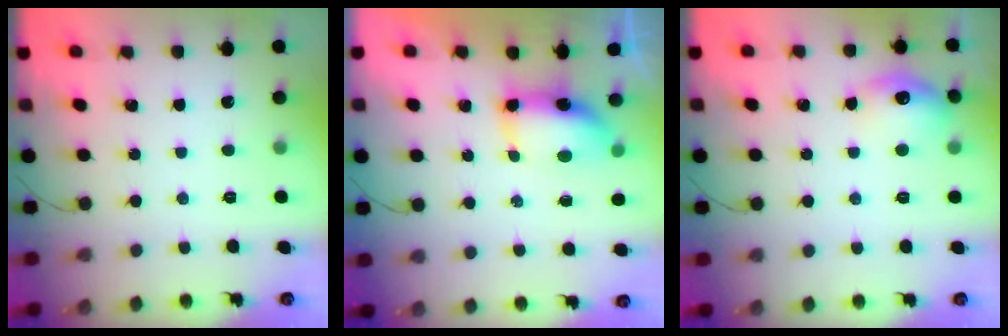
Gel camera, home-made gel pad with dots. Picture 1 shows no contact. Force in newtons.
{"total": 8.1, "press": 8.0, "slide": 0.7}
{"total": 11.4, "press": 11.4, "slide": 0.7}